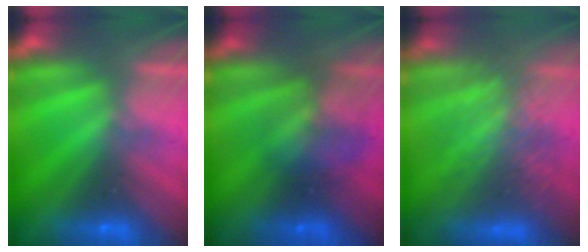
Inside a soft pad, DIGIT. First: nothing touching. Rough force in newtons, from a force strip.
{"total": 2.3}
{"total": 3.4}